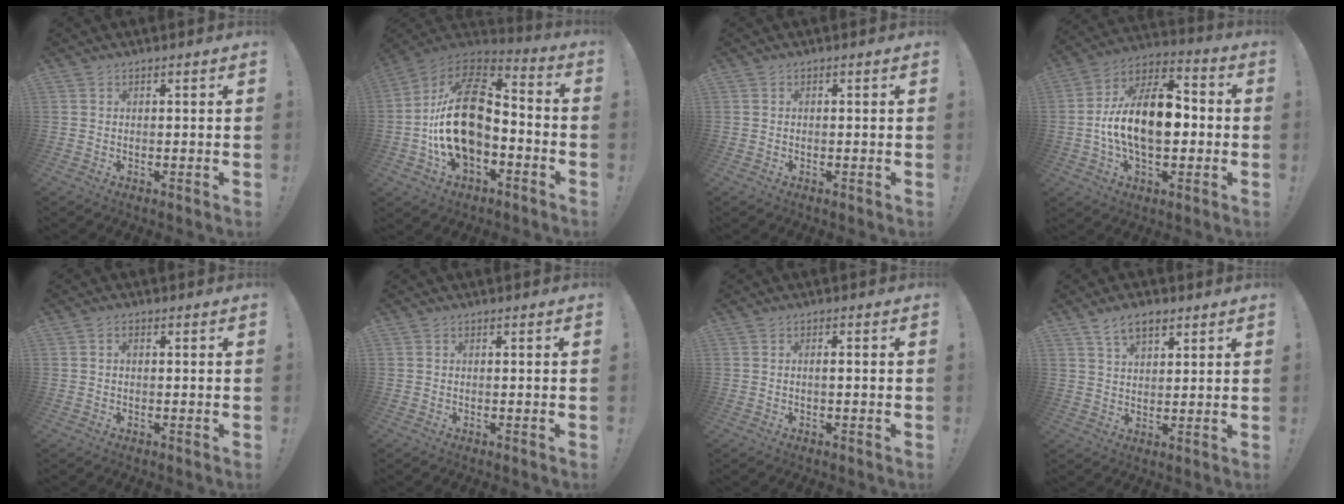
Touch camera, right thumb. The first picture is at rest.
{"total": 22.6, "force": [-2.5, 14.0, 17.5], "torque": [-0.326, 0.035, -0.033]}
{"total": 0.0}
{"total": 18.8, "force": [-1.5, 10.5, 15.5], "torque": [-0.279, 0.012, -0.023]}
{"total": 1.1, "force": [-0.1, 0.7, 0.8], "torque": [-0.022, 0.005, -0.001]}
{"total": 0.0}
{"total": 1.2, "force": [-0.2, 0.1, 1.2], "torque": [-0.015, -0.001, -0.006]}
{"total": 7.0, "force": [4.4, 3.6, 4.1], "torque": [-0.073, -0.009, 0.082]}